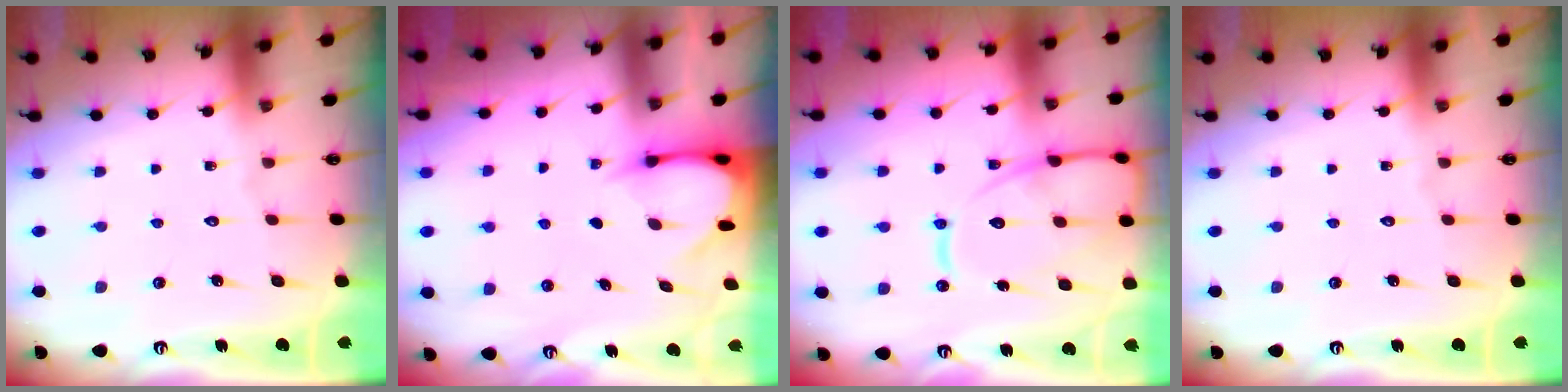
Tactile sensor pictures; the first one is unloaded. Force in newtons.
{"total": 3.6, "press": 3.6, "slide": 0.4}
{"total": 15.3, "press": 15.2, "slide": 1.6}
{"total": 0.0}